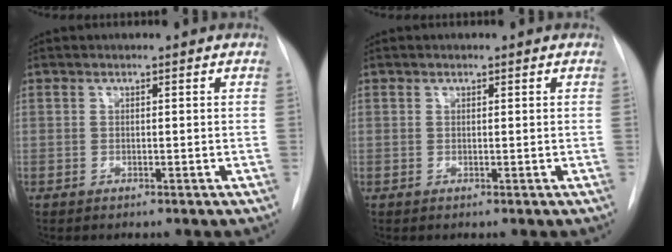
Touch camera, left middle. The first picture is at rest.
{"total": 0.0}